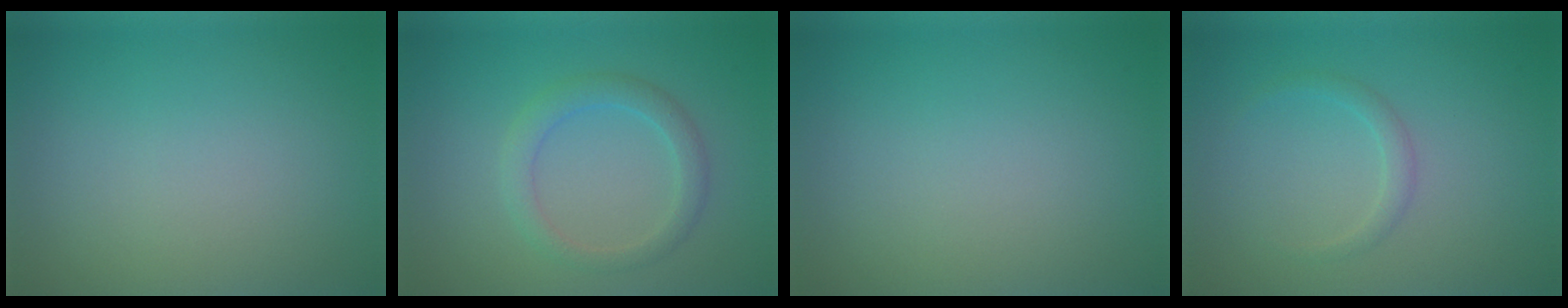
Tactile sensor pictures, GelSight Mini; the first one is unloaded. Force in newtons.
{"total": 2.4, "press": 2.4, "slide": 0.1}
{"total": 0.0}
{"total": 1.2, "press": 1.2, "slide": 0.1}